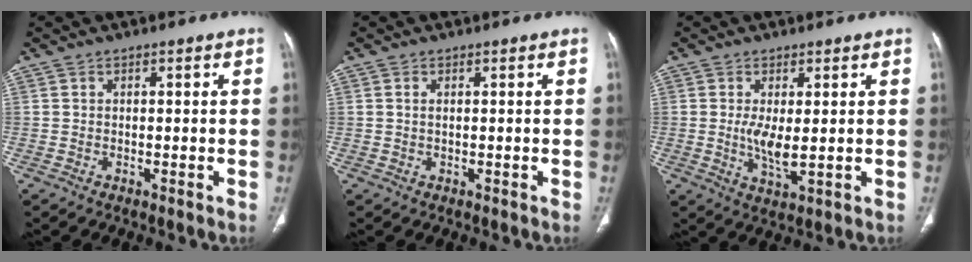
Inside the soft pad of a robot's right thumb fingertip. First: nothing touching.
{"total": 0.7, "force": [0.2, 0.3, 0.6], "torque": [-0.018, 0.004, 0.006]}
{"total": 5.1, "force": [0.3, 1.6, 4.8], "torque": [-0.101, -0.018, 0.011]}